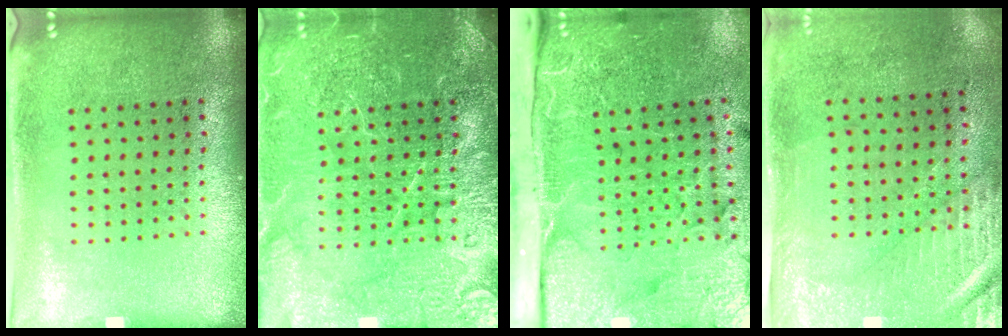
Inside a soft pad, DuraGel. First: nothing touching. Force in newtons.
{"total": 7.1, "press": 7.0, "slide": 1.0}
{"total": 5.2, "press": 4.0, "slide": 3.3}
{"total": 2.9, "press": 2.5, "slide": 1.5}